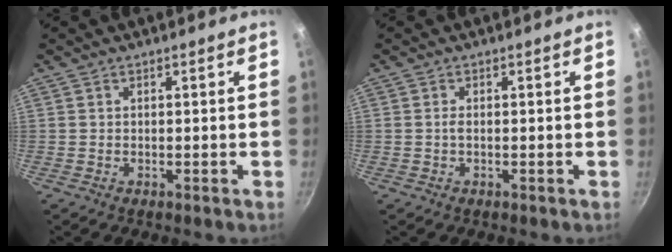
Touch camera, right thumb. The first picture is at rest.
{"total": 0.8, "force": [-0.1, 0.3, 0.7], "torque": [-0.015, 0.002, -0.004]}